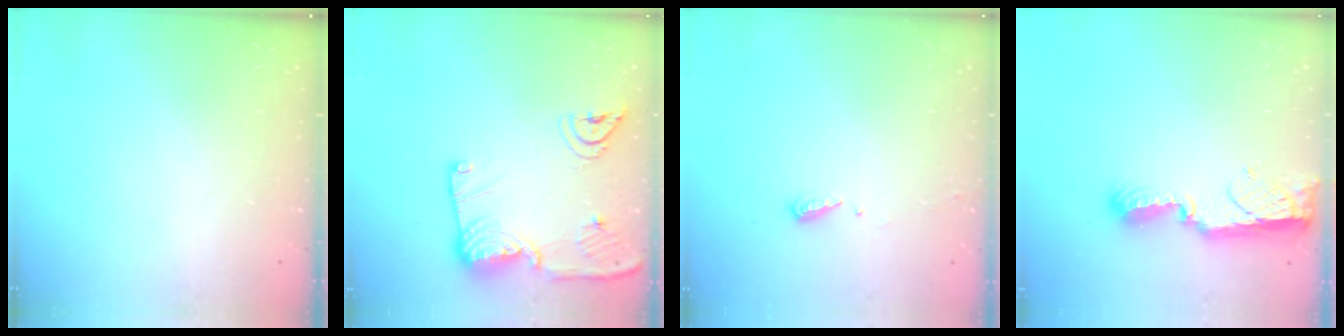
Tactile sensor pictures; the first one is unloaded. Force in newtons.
{"total": 16.4, "press": 16.3, "slide": 2.0}
{"total": 5.3, "press": 5.3, "slide": 0.5}
{"total": 11.4, "press": 10.2, "slide": 4.9}